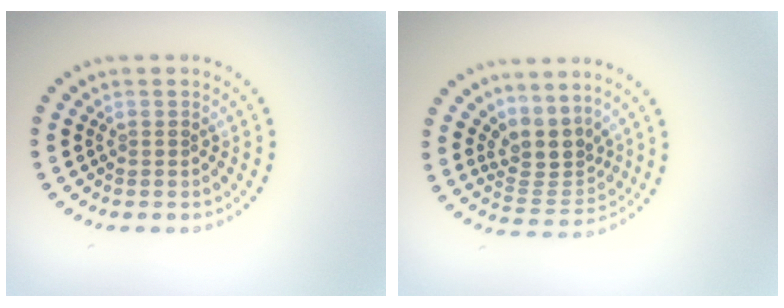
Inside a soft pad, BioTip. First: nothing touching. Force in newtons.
{"total": 3.5, "press": 2.6, "slide": 2.4}